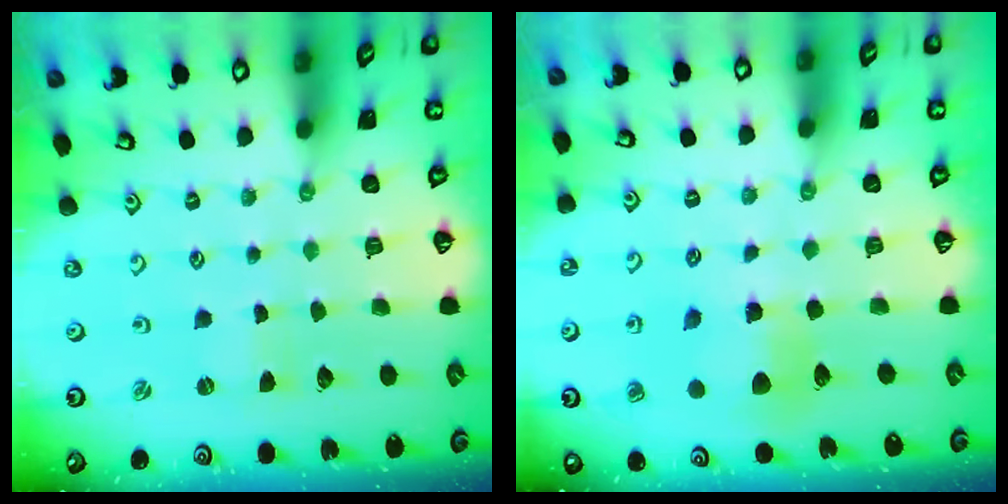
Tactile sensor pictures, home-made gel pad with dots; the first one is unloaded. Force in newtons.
{"total": 7.4, "press": 7.4, "slide": 0.7}